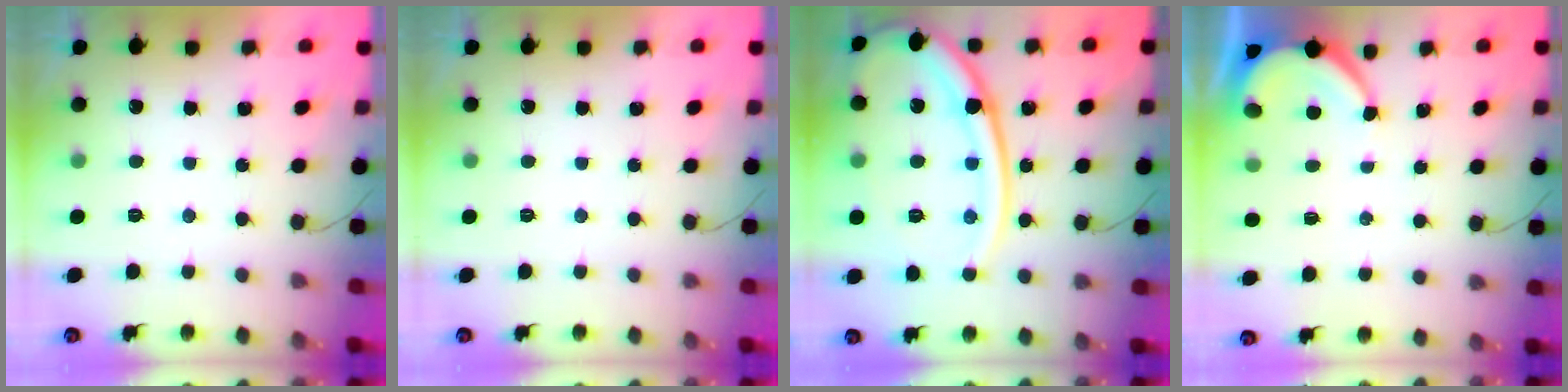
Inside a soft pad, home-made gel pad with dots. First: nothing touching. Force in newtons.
{"total": 0.0}
{"total": 19.2, "press": 19.0, "slide": 2.2}
{"total": 5.0, "press": 4.9, "slide": 0.5}